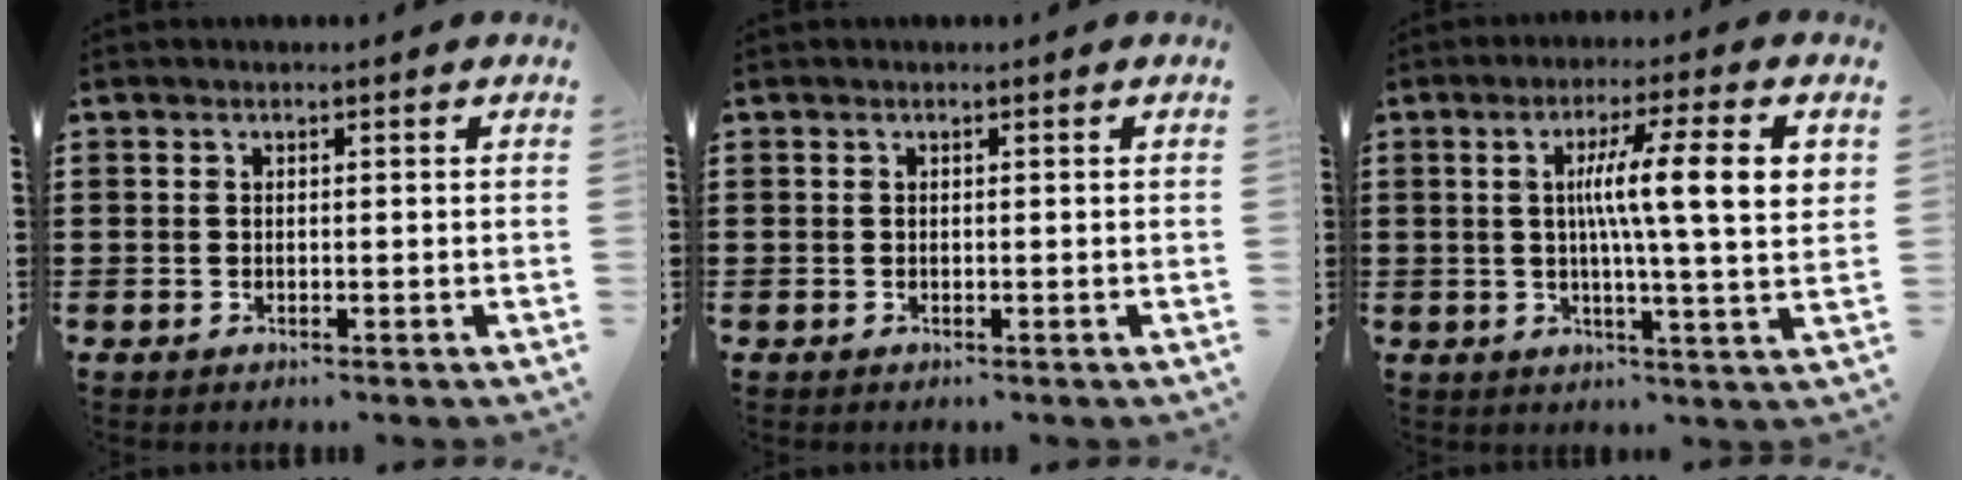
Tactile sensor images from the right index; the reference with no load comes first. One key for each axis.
{"total": 0.0}
{"total": 11.6, "fx": 2.3, "fy": 1.4, "fz": 11.2, "tx": -0.202, "ty": 0.006, "tz": 0.031}